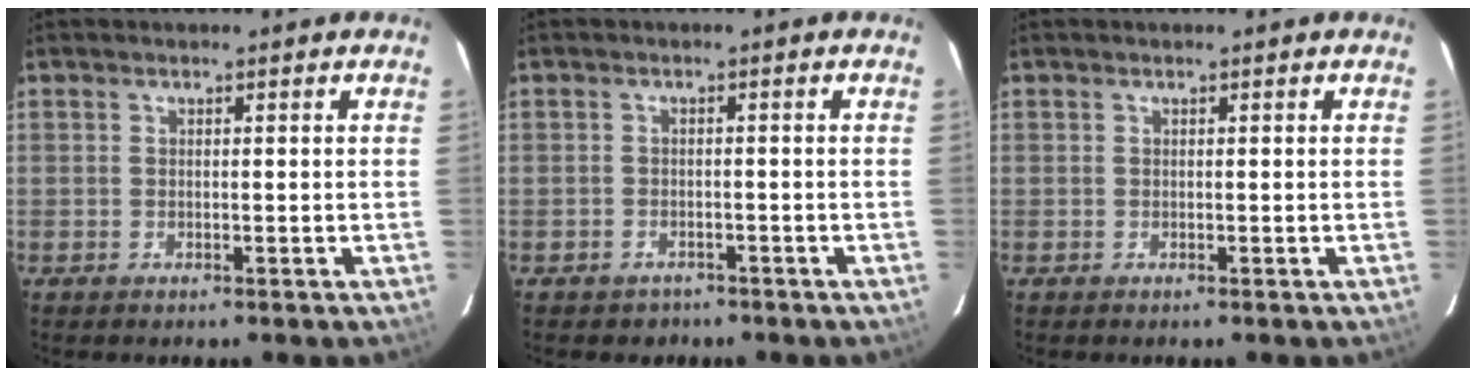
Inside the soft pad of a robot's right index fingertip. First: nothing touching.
{"total": 3.2, "force": [-2.2, 2.3, 0.2], "torque": [-0.013, 0.004, -0.028]}
{"total": 0.0}